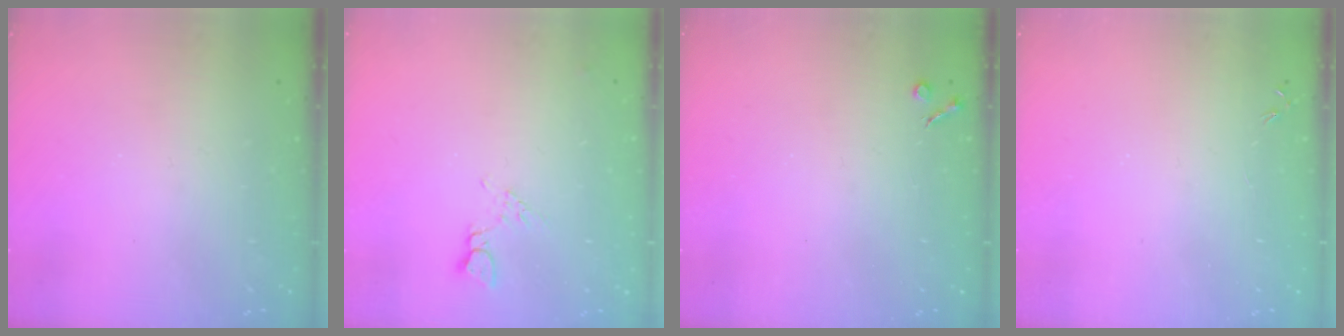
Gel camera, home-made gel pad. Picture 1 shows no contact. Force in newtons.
{"total": 3.8, "press": 3.8, "slide": 0.7}
{"total": 2.7, "press": 2.6, "slide": 0.5}
{"total": 0.0}